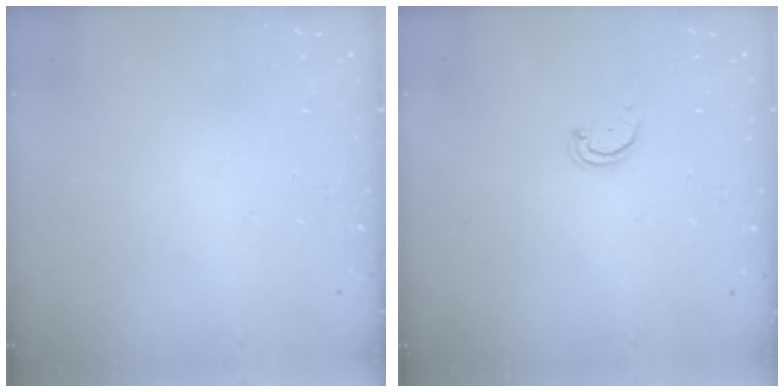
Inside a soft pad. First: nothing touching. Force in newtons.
{"total": 2.2, "press": 2.2, "slide": 0.4}